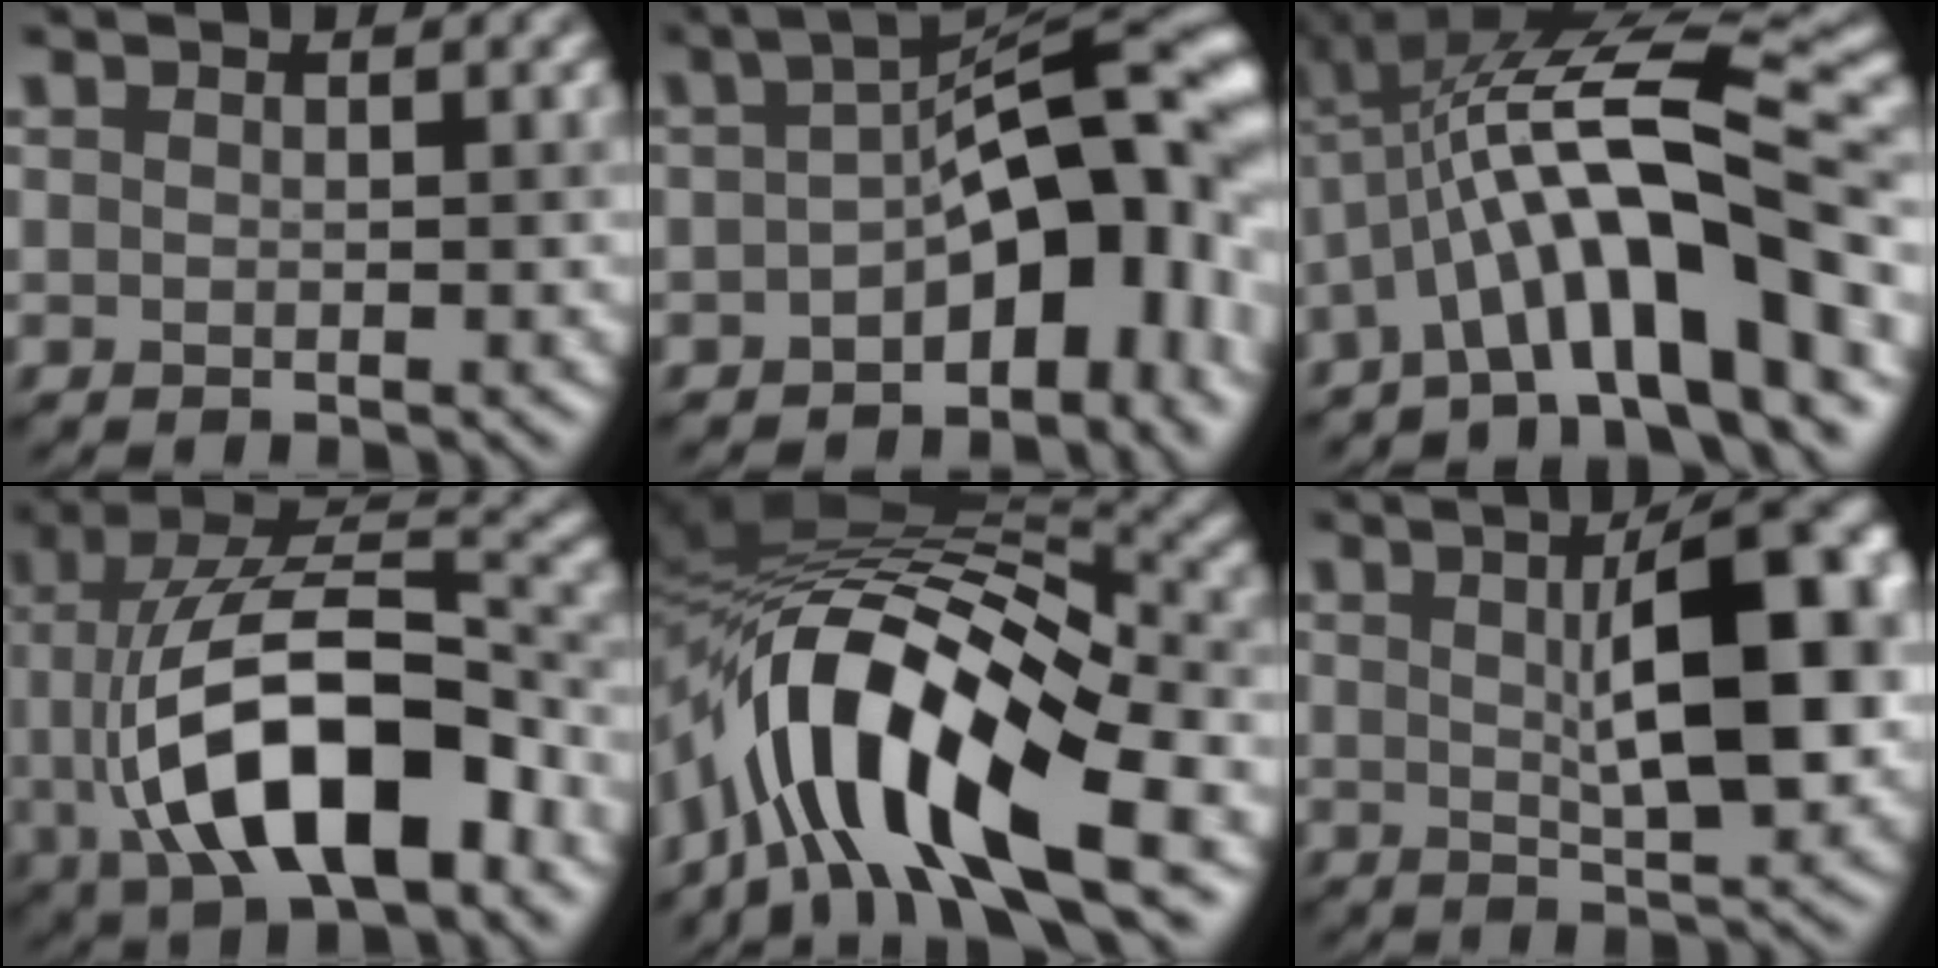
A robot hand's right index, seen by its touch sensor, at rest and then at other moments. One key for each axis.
{"total": 10.6, "fx": -2.6, "fy": 5.2, "fz": 8.9, "tx": -0.100, "ty": 0.017, "tz": -0.050}
{"total": 12.5, "fx": -3.6, "fy": 2.7, "fz": 11.6, "tx": -0.184, "ty": 0.034, "tz": -0.057}
{"total": 12.8, "fx": -3.3, "fy": 6.1, "fz": 10.8, "tx": -0.193, "ty": 0.008, "tz": -0.060}
{"total": 13.2, "fx": -6.2, "fy": 4.8, "fz": 10.6, "tx": -0.177, "ty": 0.019, "tz": -0.114}
{"total": 10.4, "fx": 1.5, "fy": 3.1, "fz": 9.8, "tx": -0.123, "ty": 0.013, "tz": 0.024}